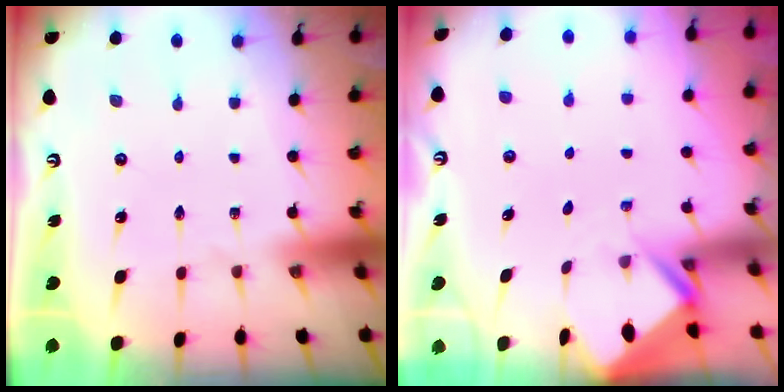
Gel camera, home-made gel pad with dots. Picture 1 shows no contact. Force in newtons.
{"total": 2.4, "press": 2.4, "slide": 0.1}